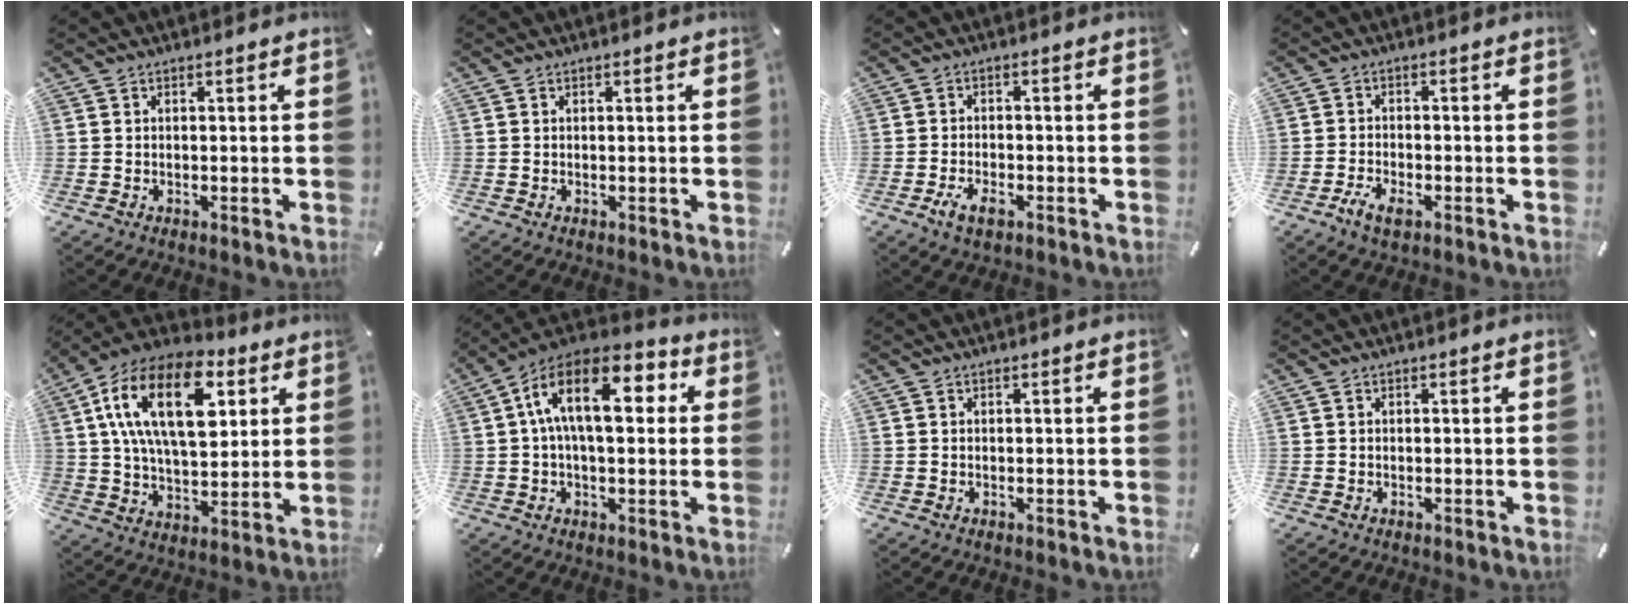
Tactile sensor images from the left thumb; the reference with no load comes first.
{"total": 0.0}
{"total": 4.0, "force": [-2.2, 2.0, 2.7], "torque": [-0.063, 0.005, -0.043]}
{"total": 3.7, "force": [-2.3, 1.7, 2.4], "torque": [-0.050, 0.009, -0.044]}
{"total": 21.2, "force": [7.9, 11.6, 15.9], "torque": [-0.312, -0.009, 0.127]}
{"total": 15.2, "force": [3.4, 8.0, 12.4], "torque": [-0.218, -0.002, 0.056]}
{"total": 0.0}
{"total": 0.0}